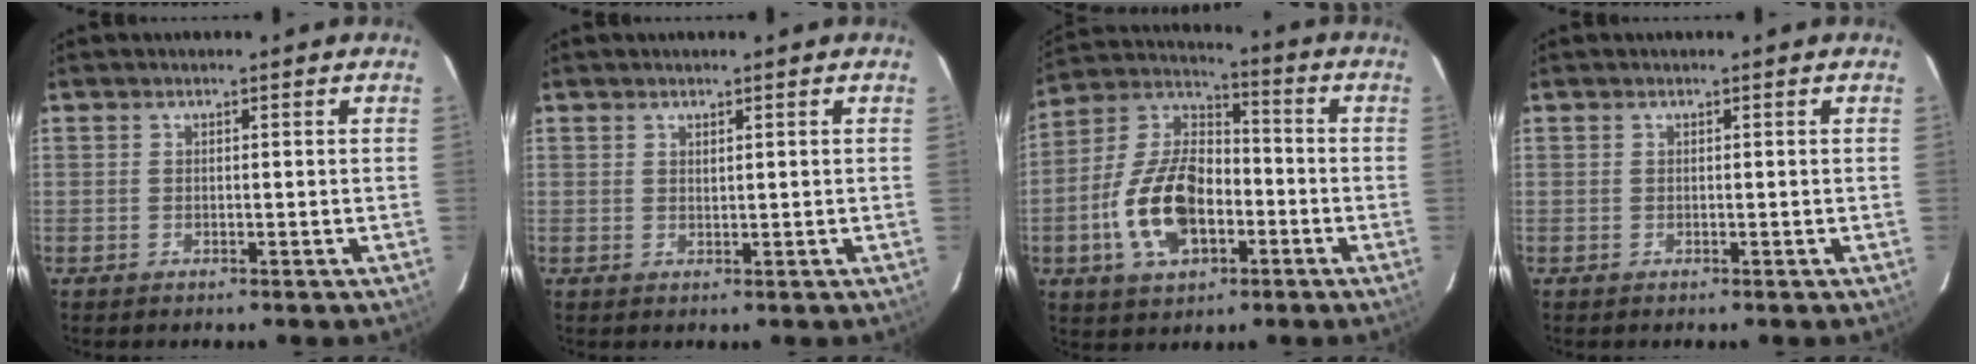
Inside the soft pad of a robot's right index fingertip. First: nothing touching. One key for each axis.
{"total": 0.7, "fx": 0.6, "fy": 0.2, "fz": 0.4, "tx": -0.006, "ty": 0.001, "tz": 0.011}
{"total": 16.0, "fx": -5.1, "fy": 9.4, "fz": 12.0, "tx": -0.248, "ty": 0.016, "tz": -0.086}
{"total": 0.0}